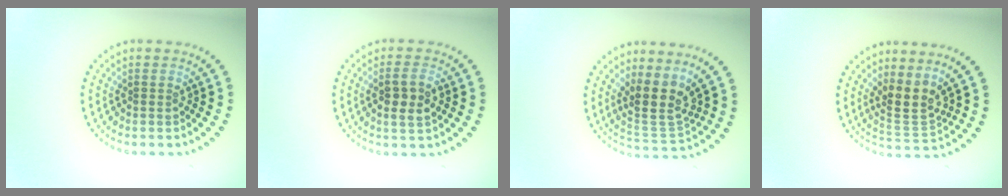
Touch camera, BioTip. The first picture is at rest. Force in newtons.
{"total": 2.8, "press": 2.7, "slide": 0.6}
{"total": 4.0, "press": 3.2, "slide": 2.3}
{"total": 3.2, "press": 2.3, "slide": 2.1}